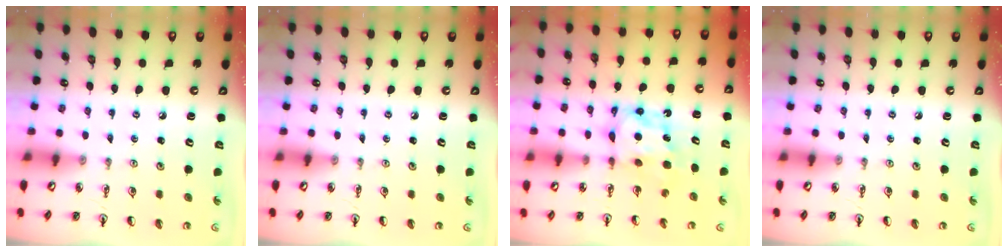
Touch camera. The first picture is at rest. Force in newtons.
{"total": 0.0}
{"total": 6.1, "press": 6.1, "slide": 0.3}
{"total": 0.0}